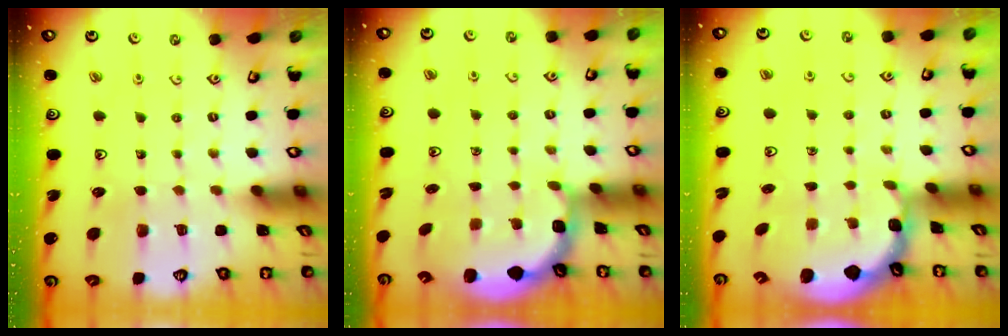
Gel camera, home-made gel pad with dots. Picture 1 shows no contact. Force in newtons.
{"total": 2.7, "press": 2.1, "slide": 1.7}
{"total": 1.2, "press": 1.1, "slide": 0.4}